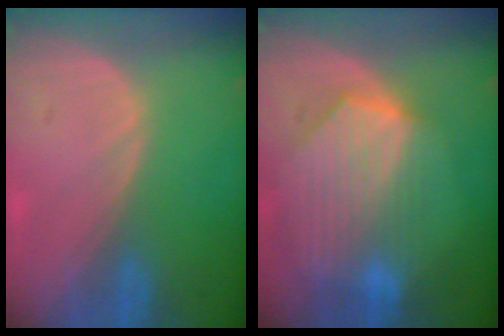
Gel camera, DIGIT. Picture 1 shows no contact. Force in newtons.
{"total": 9.3, "press": 8.2, "slide": 4.3}